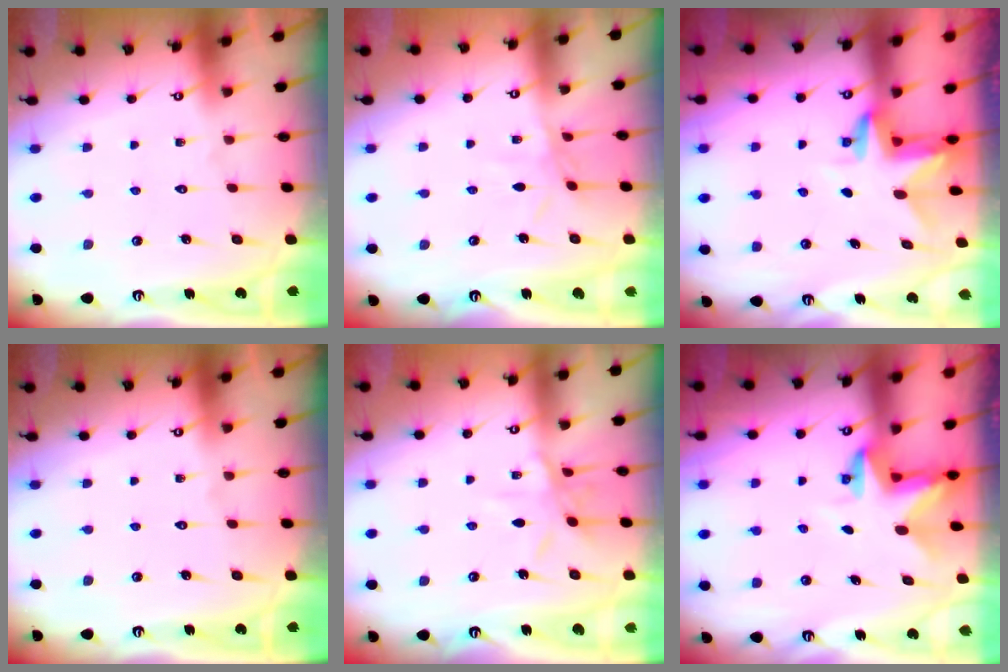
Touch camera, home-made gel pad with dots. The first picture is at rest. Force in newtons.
{"total": 4.8, "press": 4.7, "slide": 0.6}
{"total": 2.9, "press": 2.9, "slide": 0.2}
{"total": 0.0}
{"total": 8.0, "press": 8.0, "slide": 0.7}
{"total": 2.8, "press": 2.8, "slide": 0.2}